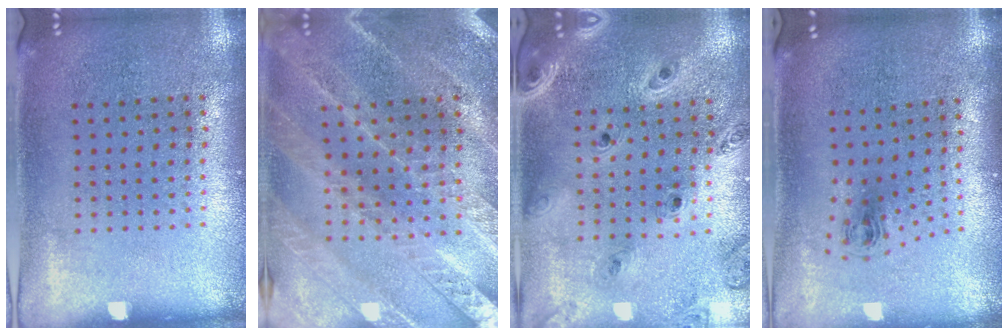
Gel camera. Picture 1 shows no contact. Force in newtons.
{"total": 2.4, "press": 2.4, "slide": 0.2}
{"total": 1.4, "press": 1.3, "slide": 0.2}
{"total": 0.9, "press": 0.4, "slide": 0.8}